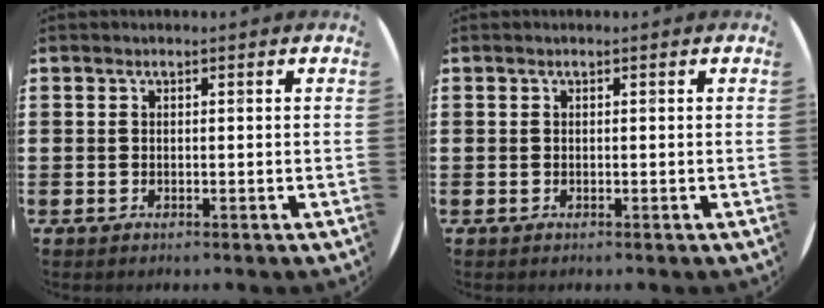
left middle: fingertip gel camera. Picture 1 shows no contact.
{"total": 0.0}